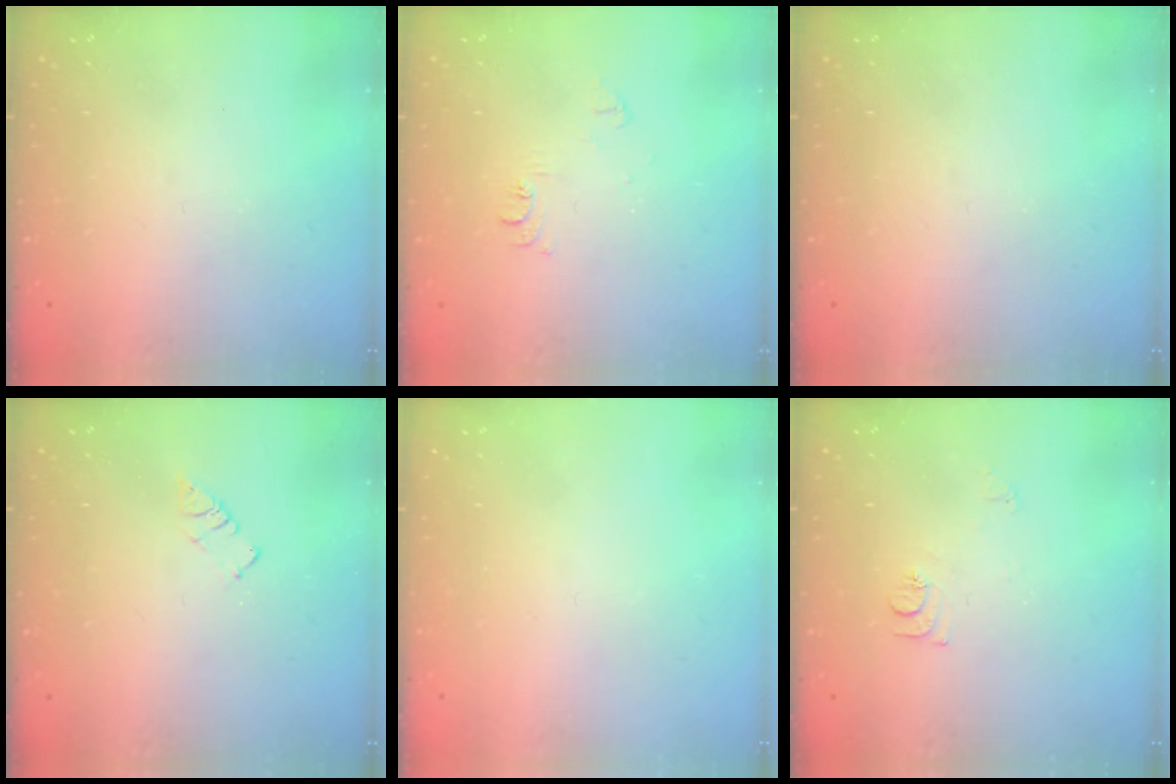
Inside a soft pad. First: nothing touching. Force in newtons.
{"total": 6.3, "press": 6.3, "slide": 0.7}
{"total": 0.0}
{"total": 2.9, "press": 2.9, "slide": 0.4}
{"total": 1.7, "press": 1.7, "slide": 0.1}
{"total": 6.7, "press": 6.7, "slide": 0.8}